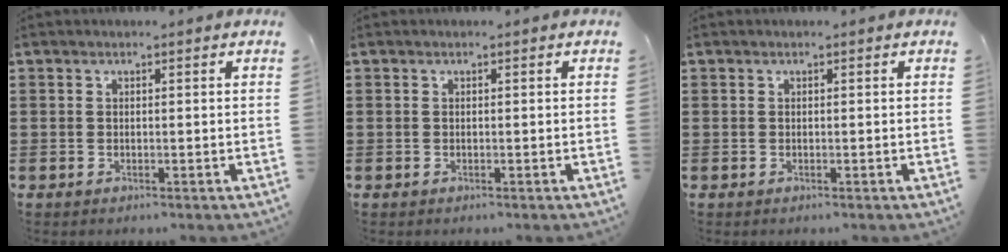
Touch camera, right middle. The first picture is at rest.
{"total": 0.0}
{"total": 0.0}